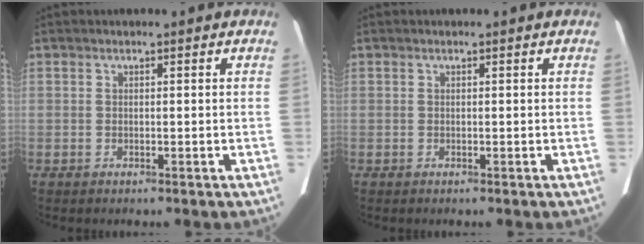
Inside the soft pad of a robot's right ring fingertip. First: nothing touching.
{"total": 0.0}